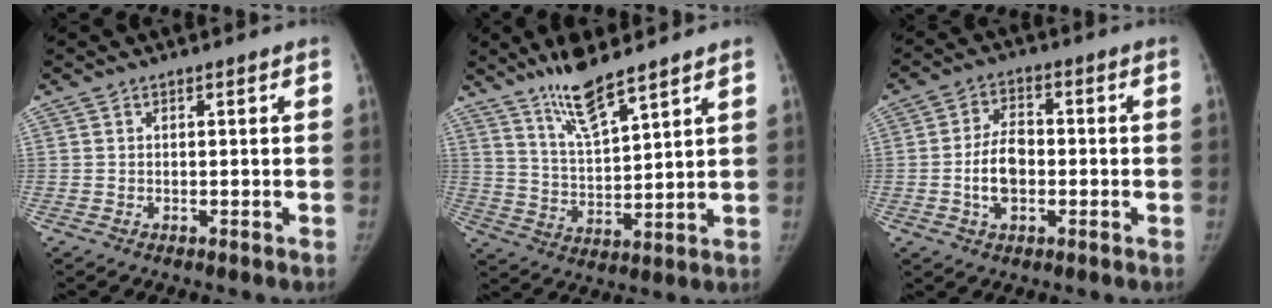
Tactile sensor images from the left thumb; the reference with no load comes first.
{"total": 10.0, "force": [7.6, 1.6, 6.3], "torque": [-0.110, -0.053, 0.153]}
{"total": 7.7, "force": [-1.5, 4.8, 5.7], "torque": [-0.093, 0.016, -0.030]}